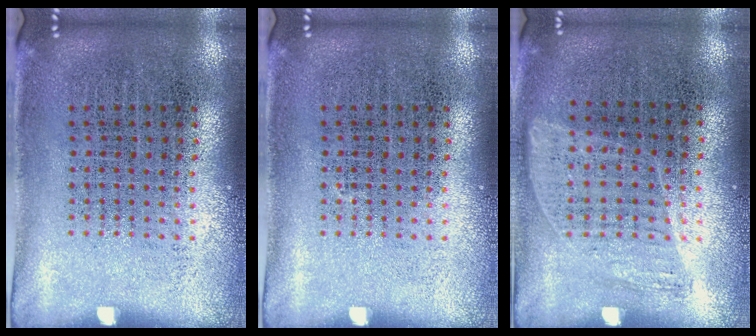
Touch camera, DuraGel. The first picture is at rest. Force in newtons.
{"total": 0.0}
{"total": 0.5, "press": 0.4, "slide": 0.4}